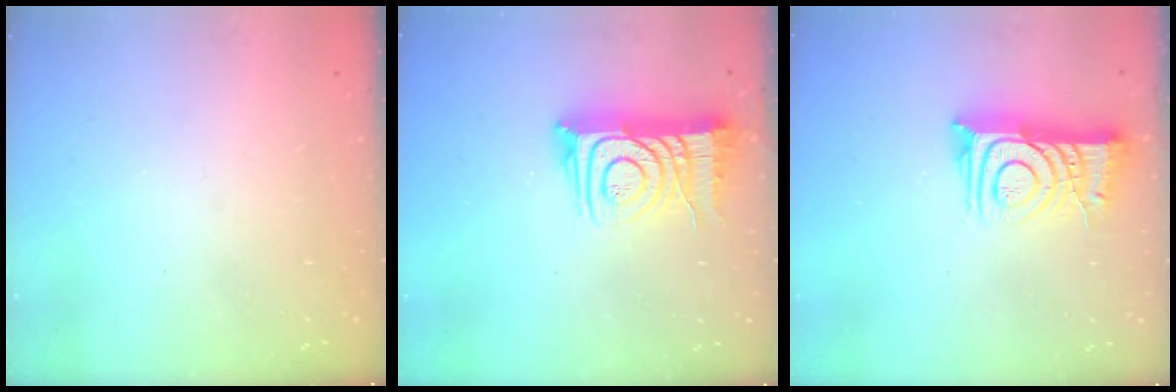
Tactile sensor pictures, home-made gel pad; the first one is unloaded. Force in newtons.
{"total": 13.7, "press": 13.6, "slide": 1.1}
{"total": 12.3, "press": 12.2, "slide": 1.0}